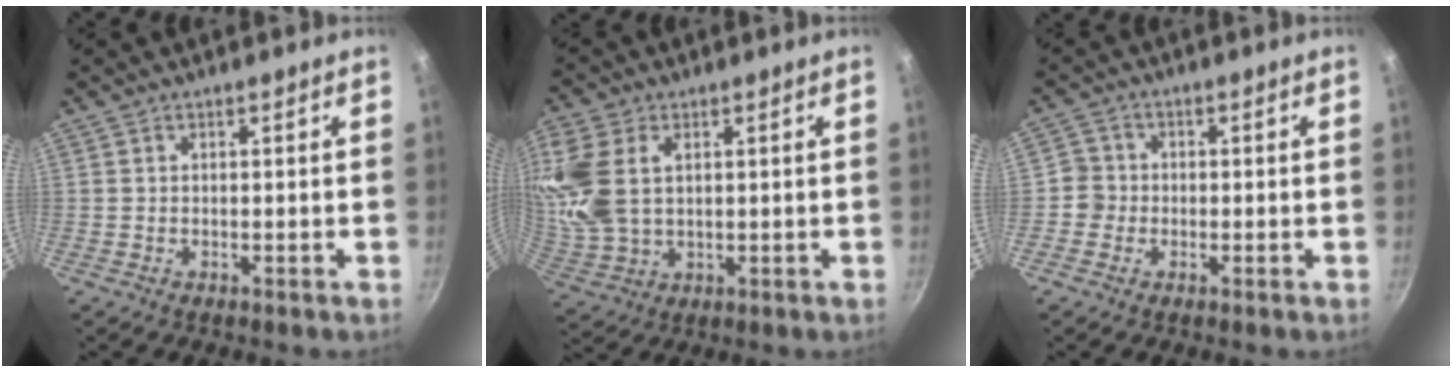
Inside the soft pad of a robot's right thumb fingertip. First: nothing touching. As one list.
[{"total": 13.5, "force": [3.4, 9.0, 9.5], "torque": [-0.205, -0.009, 0.074]}, {"total": 3.3, "force": [-0.8, 3.2, 0.5], "torque": [0.016, 0.009, -0.023]}]